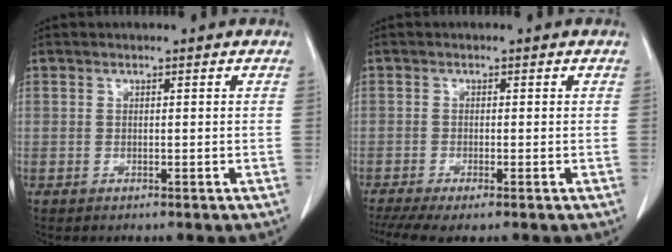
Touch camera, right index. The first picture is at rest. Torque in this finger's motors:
{"motor_torque": [0.22, -0.32, 0.13, 0.05]}